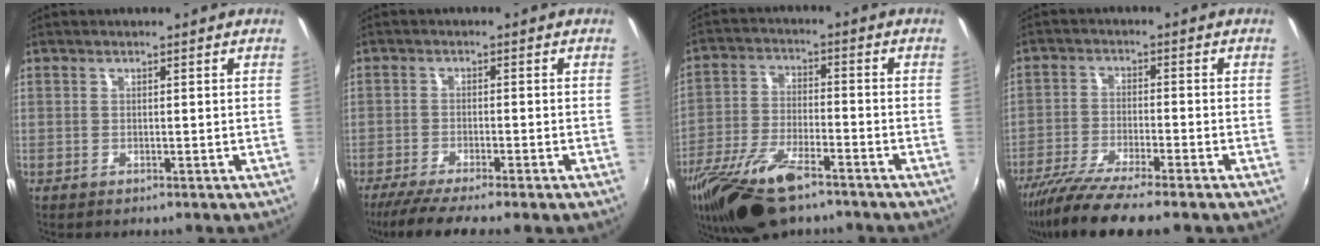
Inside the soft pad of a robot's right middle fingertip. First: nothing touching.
{"total": 7.3, "force": [-5.9, -0.4, 4.2], "torque": [-0.093, -0.024, -0.101]}
{"total": 17.4, "force": [-12.1, 5.8, 11.2], "torque": [-0.238, -0.040, -0.224]}
{"total": 10.4, "force": [-8.5, 0.3, 6.1], "torque": [-0.133, -0.033, -0.149]}